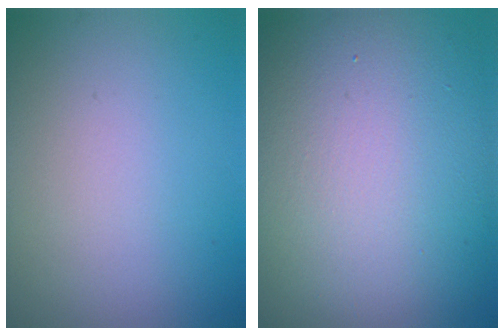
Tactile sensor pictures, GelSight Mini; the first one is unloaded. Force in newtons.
{"total": 16.3, "press": 16.2, "slide": 1.1}